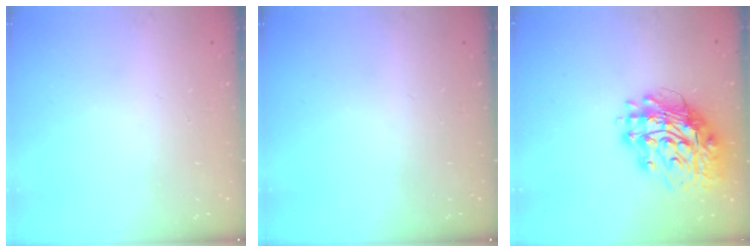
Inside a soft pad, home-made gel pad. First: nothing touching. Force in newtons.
{"total": 0.0}
{"total": 16.0, "press": 15.9, "slide": 2.1}